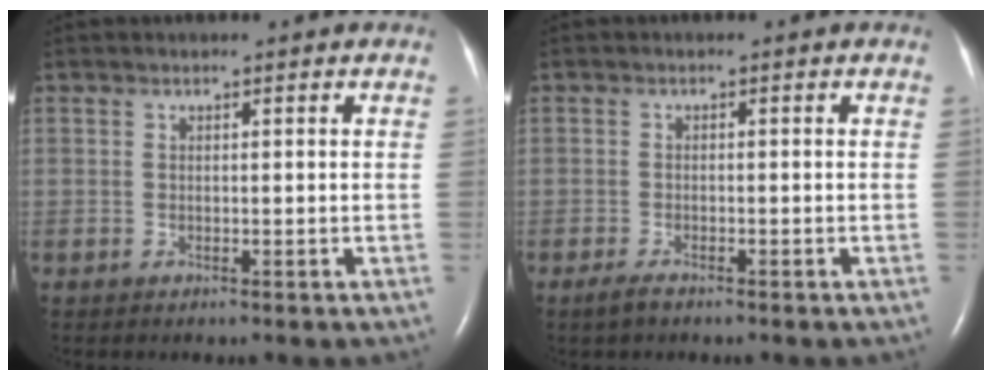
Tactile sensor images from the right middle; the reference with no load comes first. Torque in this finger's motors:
{"motor_torque": [0.22, -0.19, -0.04, 0.00]}